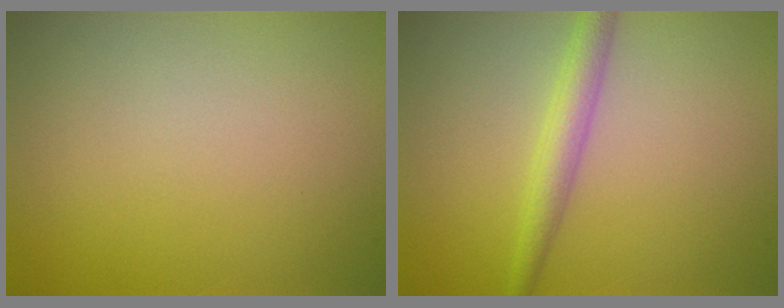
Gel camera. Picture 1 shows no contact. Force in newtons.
{"total": 2.6, "press": 2.6, "slide": 0.1}